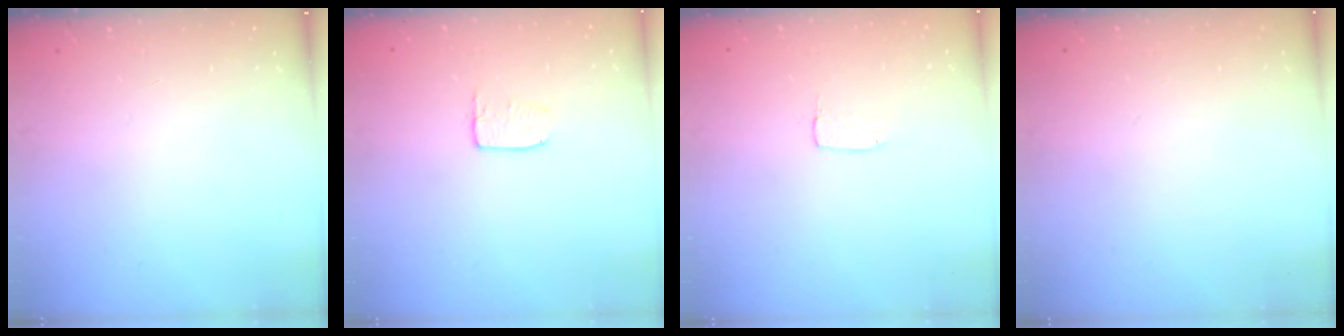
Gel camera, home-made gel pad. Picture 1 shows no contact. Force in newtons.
{"total": 5.4, "press": 5.4, "slide": 0.3}
{"total": 3.4, "press": 3.4, "slide": 0.1}
{"total": 0.0}